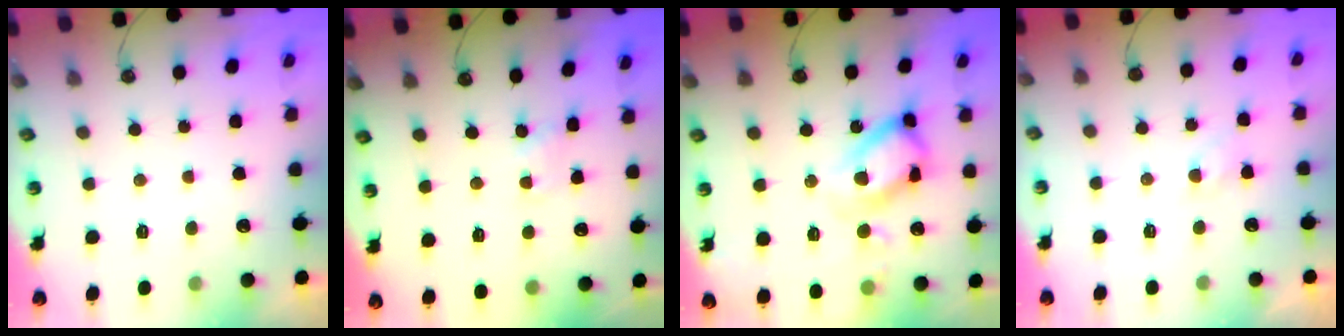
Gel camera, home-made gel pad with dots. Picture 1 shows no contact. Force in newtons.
{"total": 2.0, "press": 2.0, "slide": 0.2}
{"total": 17.7, "press": 17.6, "slide": 1.5}
{"total": 2.3, "press": 2.3, "slide": 0.4}